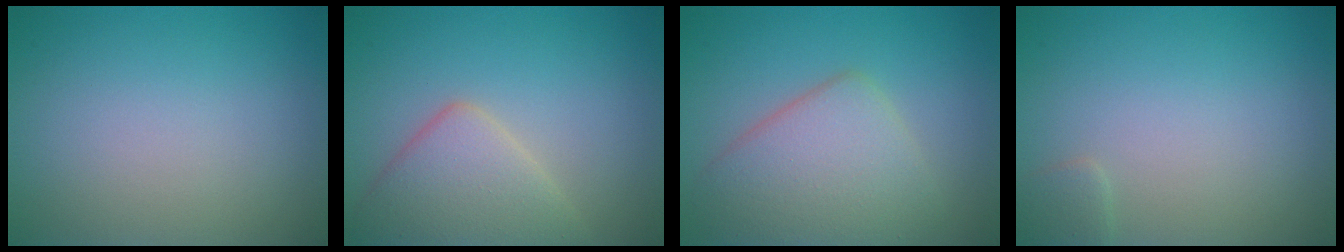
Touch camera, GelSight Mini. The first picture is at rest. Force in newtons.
{"total": 4.8, "press": 4.8, "slide": 0.3}
{"total": 5.9, "press": 5.9, "slide": 0.3}
{"total": 1.0, "press": 1.0, "slide": 0.1}